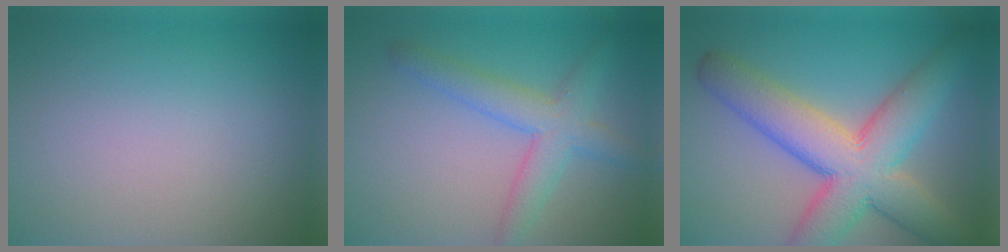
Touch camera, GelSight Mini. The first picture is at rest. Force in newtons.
{"total": 4.3, "press": 4.3, "slide": 0.1}
{"total": 10.7, "press": 10.7, "slide": 0.6}